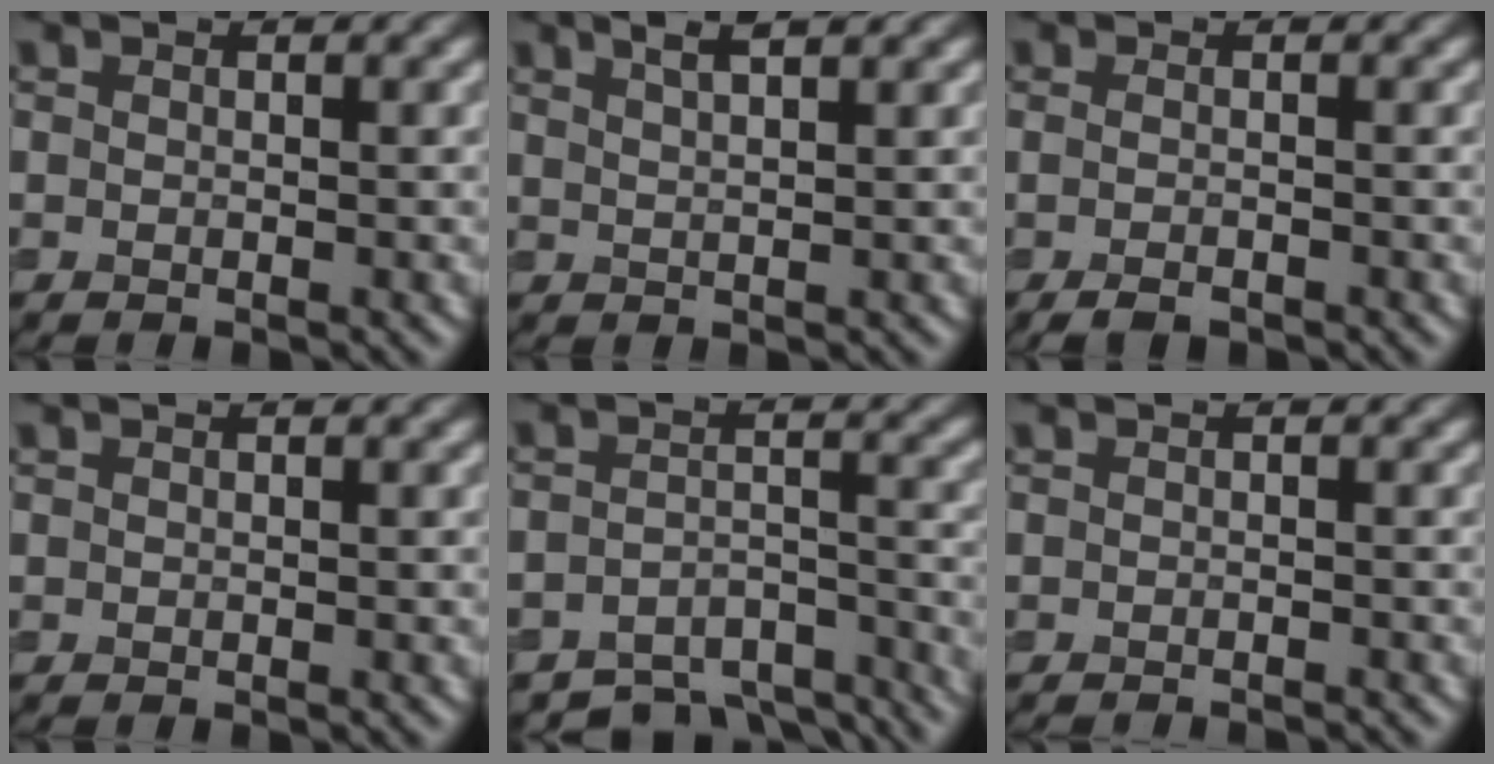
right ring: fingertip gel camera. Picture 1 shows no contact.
{"total": 3.4, "force": [2.1, 1.1, 2.5], "torque": [-0.013, 0.015, 0.010]}
{"total": 2.1, "force": [-0.9, 0.7, 1.8], "torque": [-0.029, -0.009, -0.018]}
{"total": 0.0}
{"total": 7.5, "force": [-6.5, 2.8, 2.6], "torque": [-0.036, -0.016, -0.092]}
{"total": 1.6, "force": [-1.4, 0.3, 0.7], "torque": [0.005, -0.005, -0.022]}